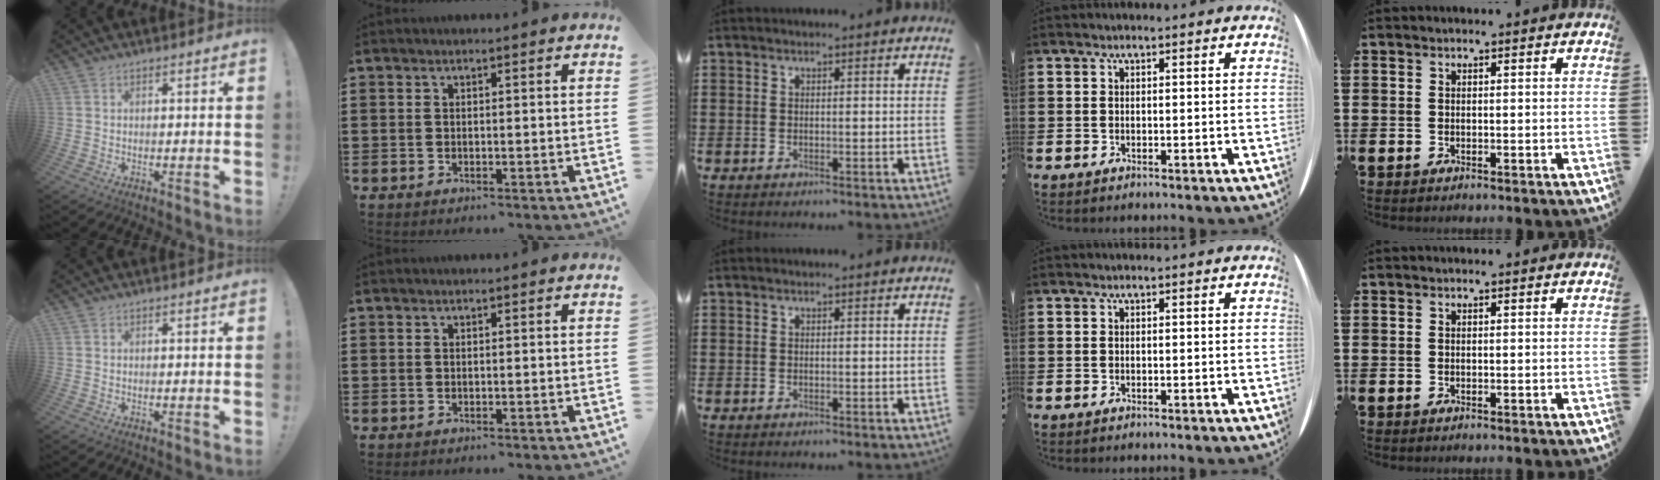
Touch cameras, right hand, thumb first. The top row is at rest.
{}